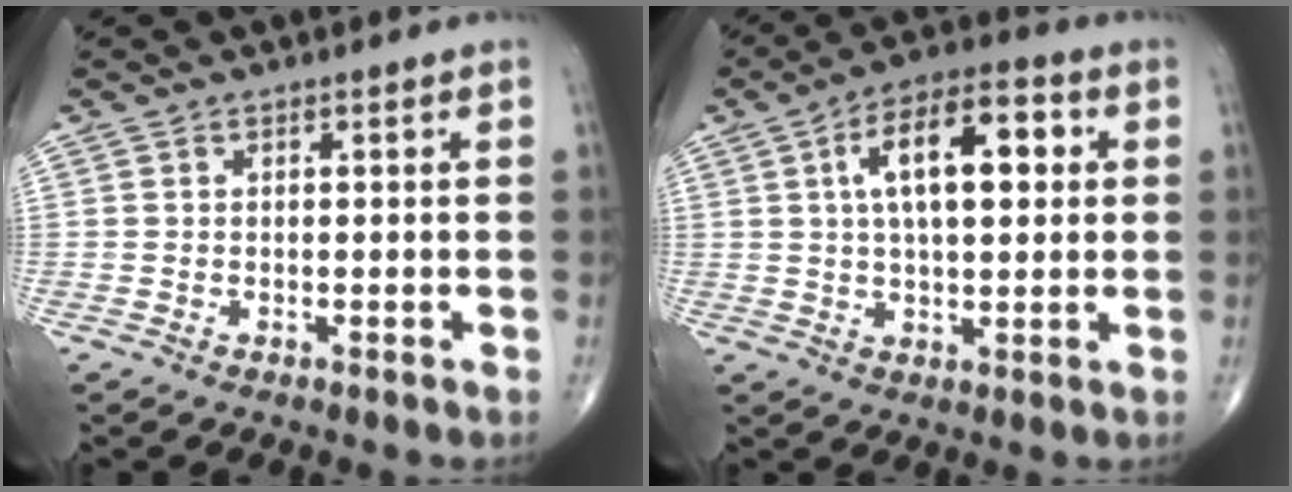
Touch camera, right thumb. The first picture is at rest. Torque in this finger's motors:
{"motor_torque": [1.16, 3.21, 1.38, 0.16, 0.13]}